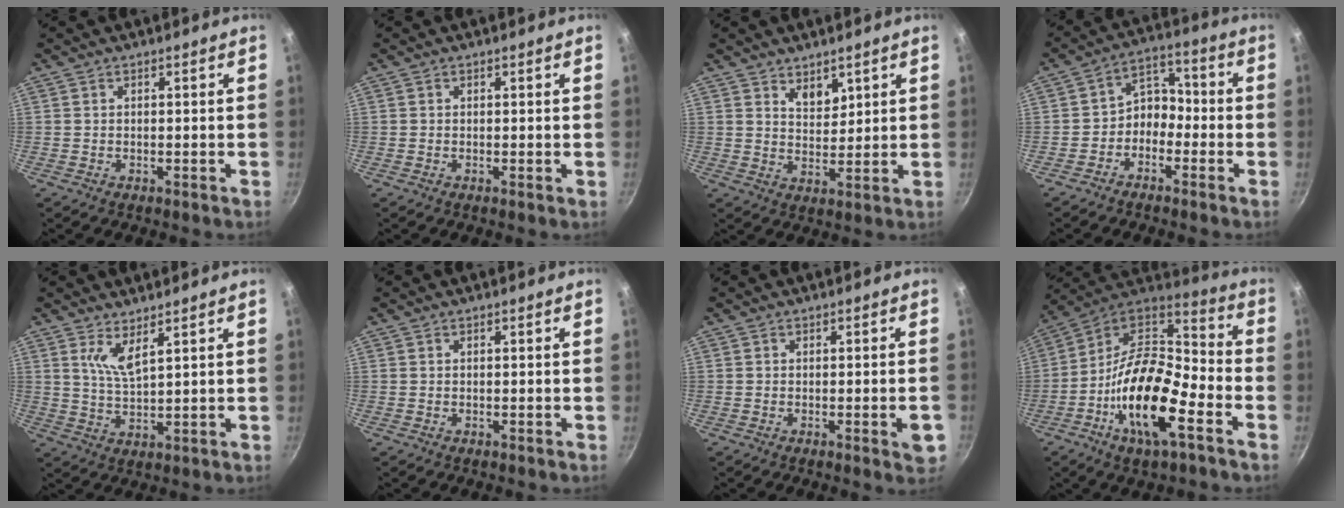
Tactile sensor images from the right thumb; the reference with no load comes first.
{"total": 0.0}
{"total": 4.5, "force": [2.9, 2.5, 2.3], "torque": [-0.022, -0.030, 0.050]}
{"total": 6.3, "force": [-2.7, 4.7, 3.1], "torque": [-0.017, 0.049, -0.060]}
{"total": 4.7, "force": [2.9, 1.0, 3.5], "torque": [-0.070, -0.037, 0.058]}
{"total": 0.0}
{"total": 3.7, "force": [-1.1, 0.8, 3.5], "torque": [-0.038, 0.000, -0.014]}
{"total": 20.8, "force": [-8.0, 8.3, 17.3], "torque": [-0.300, 0.045, -0.162]}